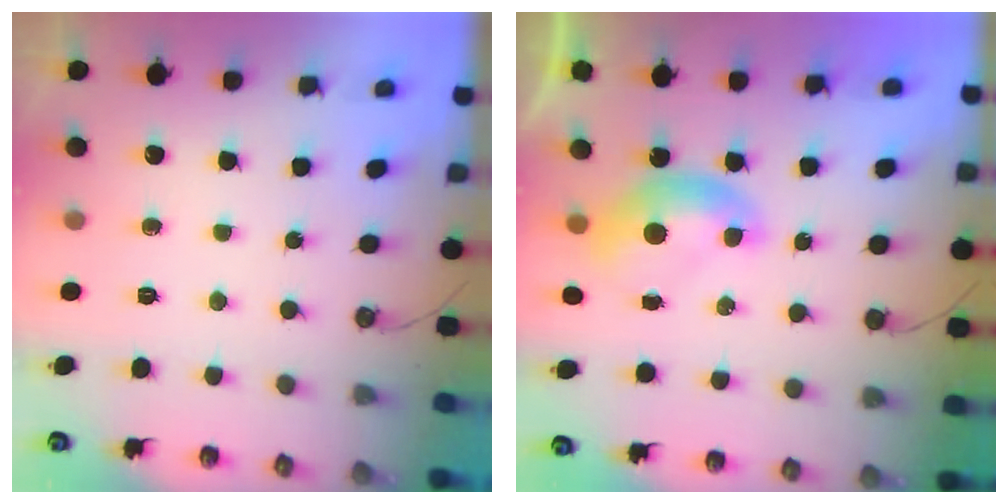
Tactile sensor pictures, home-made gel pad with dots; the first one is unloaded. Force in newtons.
{"total": 0.0}